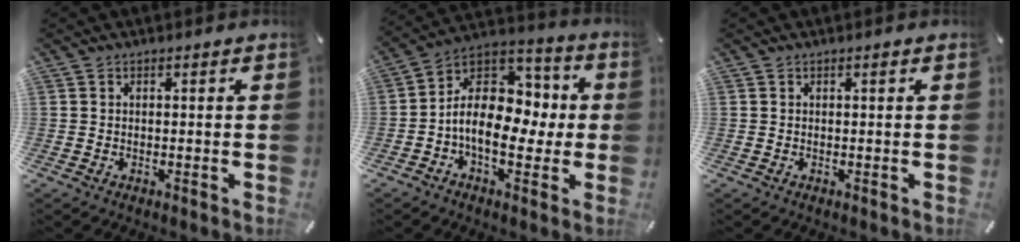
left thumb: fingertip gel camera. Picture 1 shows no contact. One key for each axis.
{"total": 13.6, "fx": -2.0, "fy": 9.8, "fz": 9.2, "tx": -0.155, "ty": 0.004, "tz": -0.035}
{"total": 0.5, "fx": 0.1, "fy": 0.1, "fz": 0.5, "tx": -0.009, "ty": 0.001, "tz": 0.002}